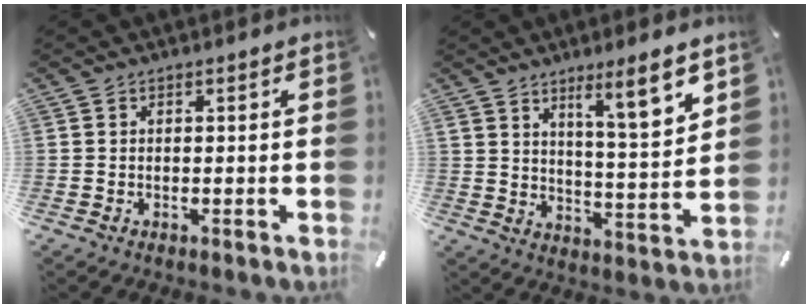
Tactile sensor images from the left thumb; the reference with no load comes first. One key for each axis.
{"total": 9.7, "fx": 7.0, "fy": 1.7, "fz": 6.5, "tx": -0.086, "ty": -0.051, "tz": 0.114}